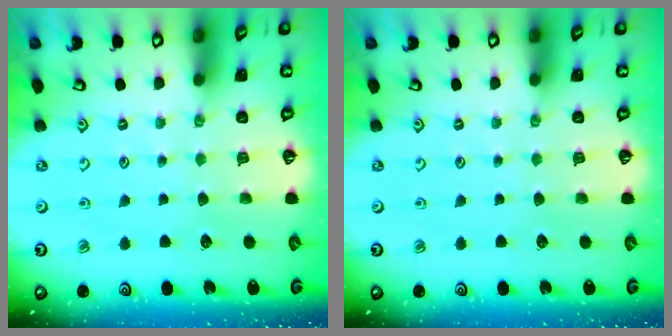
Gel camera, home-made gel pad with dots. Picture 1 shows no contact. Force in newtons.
{"total": 0.0}